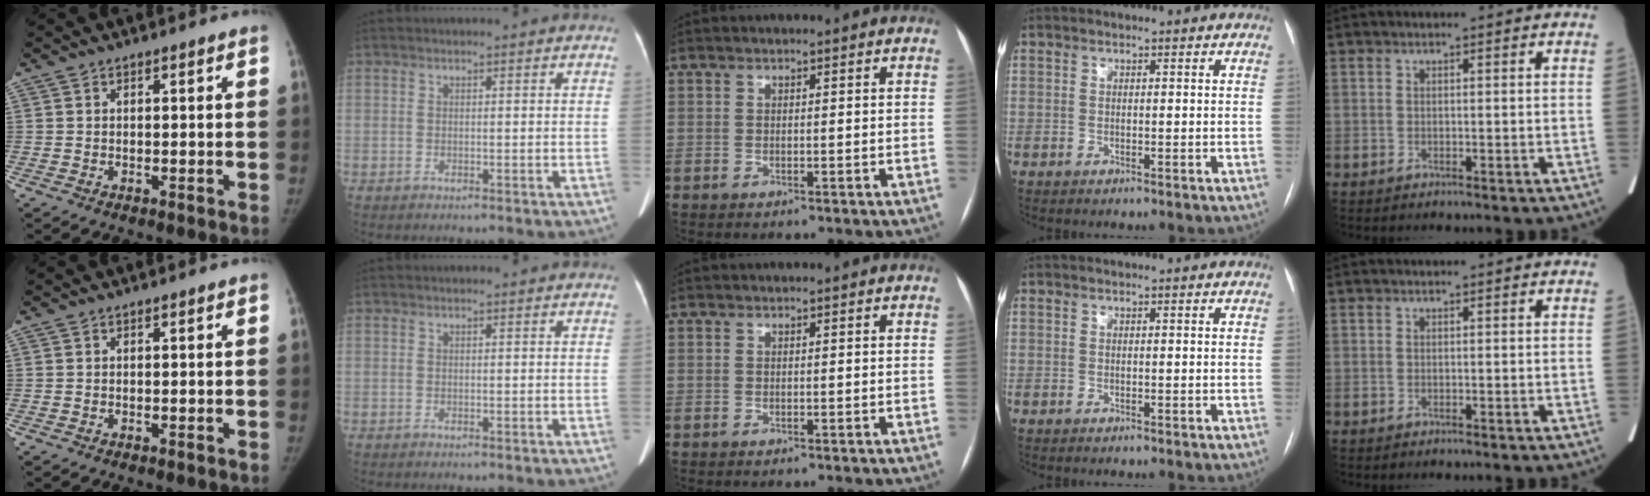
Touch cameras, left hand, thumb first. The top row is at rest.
{}